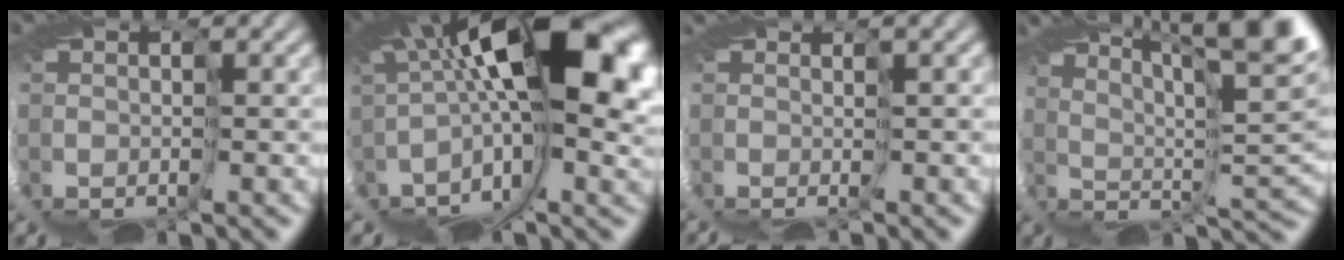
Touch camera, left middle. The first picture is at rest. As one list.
[{"total": 9.7, "force": [1.7, 0.6, 9.5], "torque": [-0.157, 0.012, 0.025]}, {"total": 2.7, "force": [-1.1, -2.3, -0.9], "torque": [0.007, -0.007, -0.002]}, {"total": 9.5, "force": [7.8, -2.2, 5.0], "torque": [-0.059, 0.032, 0.111]}]